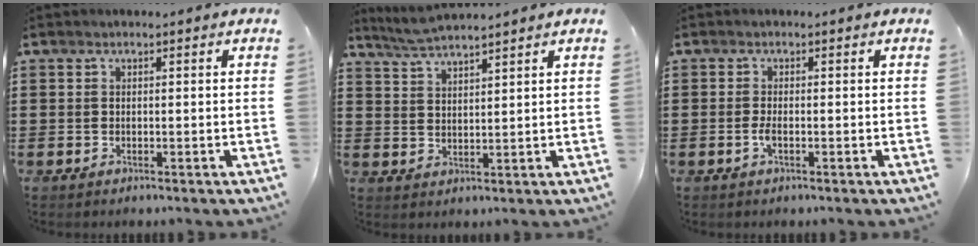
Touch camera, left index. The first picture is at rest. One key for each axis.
{"total": 3.4, "fx": 3.2, "fy": 0.1, "fz": 1.1, "tx": -0.032, "ty": -0.007, "tz": 0.059}
{"total": 1.5, "fx": -0.4, "fy": 0.4, "fz": 1.4, "tx": -0.036, "ty": -0.002, "tz": -0.010}